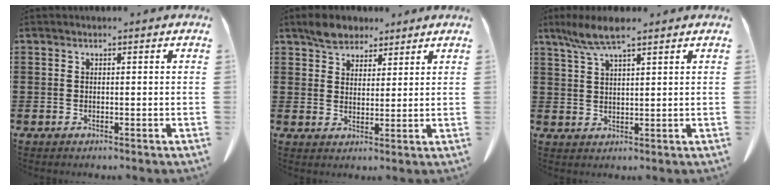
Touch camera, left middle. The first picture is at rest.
{"total": 4.4, "force": [3.6, 2.3, 0.9], "torque": [-0.023, 0.002, 0.067]}
{"total": 5.7, "force": [3.9, 0.7, 4.0], "torque": [-0.087, -0.001, 0.071]}